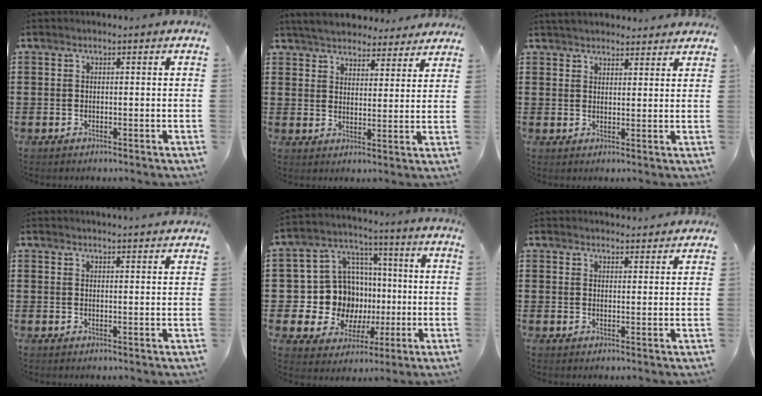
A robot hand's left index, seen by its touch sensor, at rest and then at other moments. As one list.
[{"total": 5.1, "force": [5.0, 0.8, 0.9], "torque": [-0.038, -0.020, 0.090]}, {"total": 3.1, "force": [3.1, 0.5, 0.3], "torque": [-0.013, -0.002, 0.059]}, {"total": 2.2, "force": [2.1, -0.3, 0.0], "torque": [-0.006, -0.006, 0.041]}, {"total": 12.0, "force": [-0.2, 11.4, 3.9], "torque": [-0.116, 0.001, 0.010]}, {"total": 2.5, "force": [2.5, 0.1, -0.1], "torque": [-0.005, -0.007, 0.048]}]